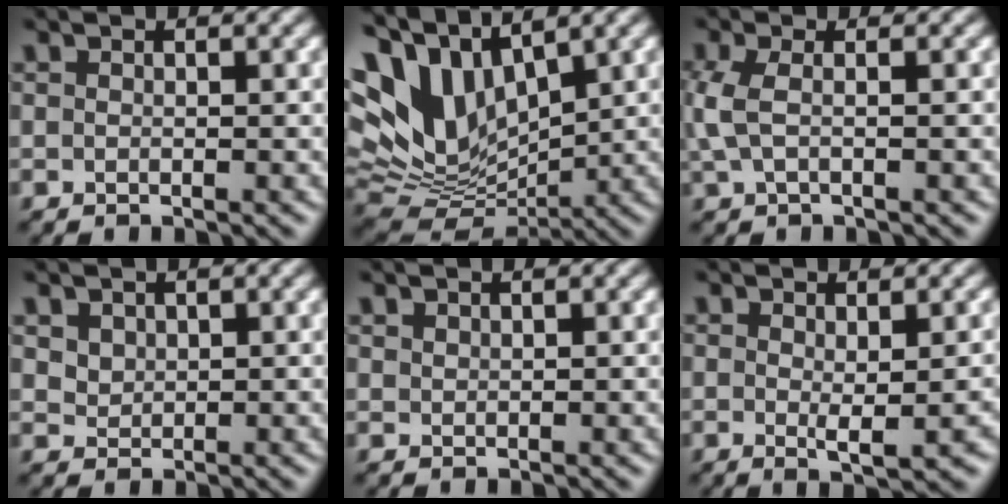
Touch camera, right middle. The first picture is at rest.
{"total": 10.0, "force": [4.7, 5.5, 6.9], "torque": [-0.171, 0.009, 0.097]}
{"total": 2.3, "force": [0.1, 0.9, 2.1], "torque": [-0.061, 0.004, 0.003]}
{"total": 1.1, "force": [0.8, 0.7, 0.0], "torque": [-0.004, 0.002, 0.021]}
{"total": 0.7, "force": [0.5, -0.1, -0.5], "torque": [0.006, 0.003, 0.016]}
{"total": 2.5, "force": [-0.1, 0.3, 2.5], "torque": [-0.038, -0.002, 0.005]}